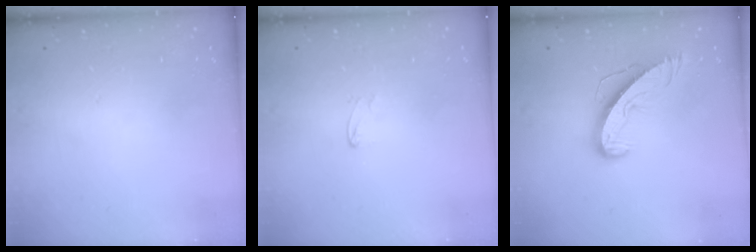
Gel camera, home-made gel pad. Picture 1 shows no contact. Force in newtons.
{"total": 3.4, "press": 3.4, "slide": 0.3}
{"total": 9.2, "press": 9.2, "slide": 0.3}